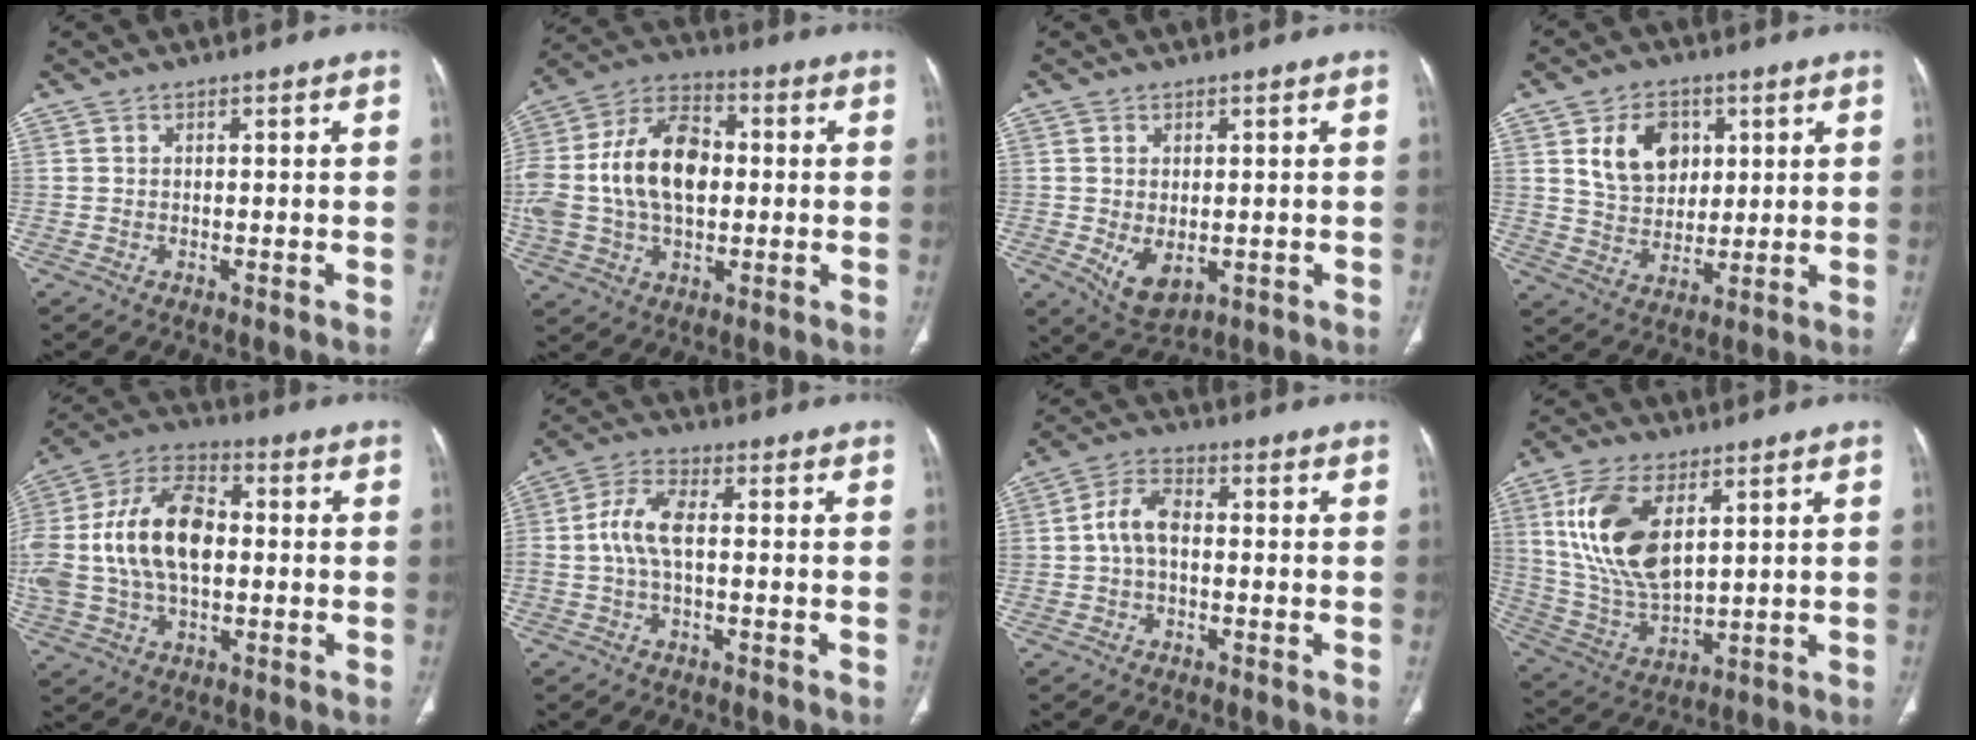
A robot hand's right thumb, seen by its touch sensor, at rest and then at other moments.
{"total": 20.0, "force": [0.6, 12.8, 15.4], "torque": [-0.307, 0.028, 0.009]}
{"total": 5.8, "force": [-1.0, 3.5, 4.5], "torque": [-0.074, -0.012, -0.001]}
{"total": 9.8, "force": [3.9, 6.6, 6.0], "torque": [-0.079, -0.022, 0.081]}
{"total": 20.4, "force": [0.5, 12.2, 16.3], "torque": [-0.340, 0.029, 0.006]}
{"total": 6.7, "force": [-0.4, 2.9, 6.1], "torque": [-0.132, 0.022, -0.014]}
{"total": 6.1, "force": [-0.5, 3.7, 4.8], "torque": [-0.083, 0.021, -0.018]}
{"total": 16.0, "force": [5.5, 8.1, 12.7], "torque": [-0.248, -0.020, 0.117]}